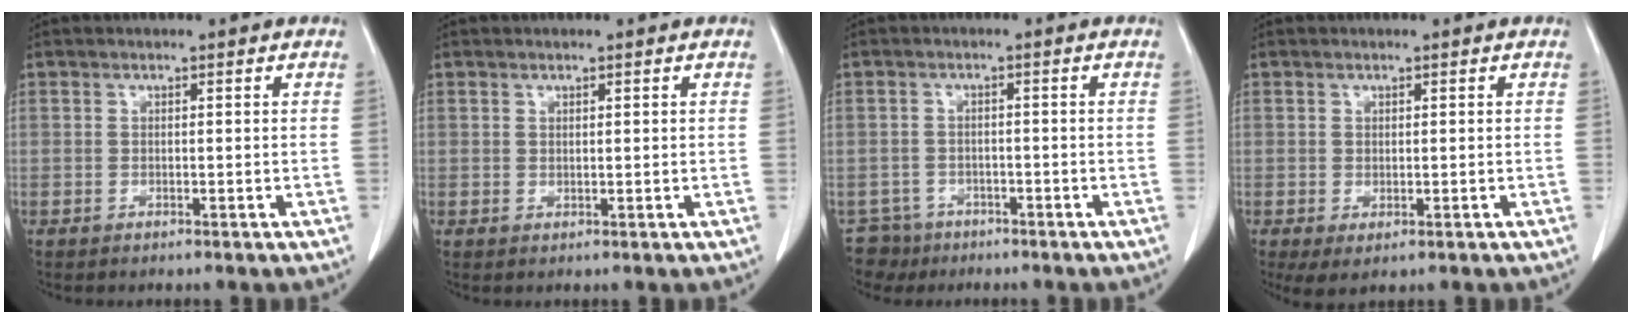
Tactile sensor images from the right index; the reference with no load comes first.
{"total": 0.6, "force": [0.3, 0.2, 0.5], "torque": [-0.011, -0.003, 0.005]}
{"total": 4.7, "force": [-3.2, 3.3, -0.7], "torque": [0.016, 0.006, -0.056]}
{"total": 3.5, "force": [-1.2, 1.6, 2.8], "torque": [-0.052, -0.011, -0.013]}